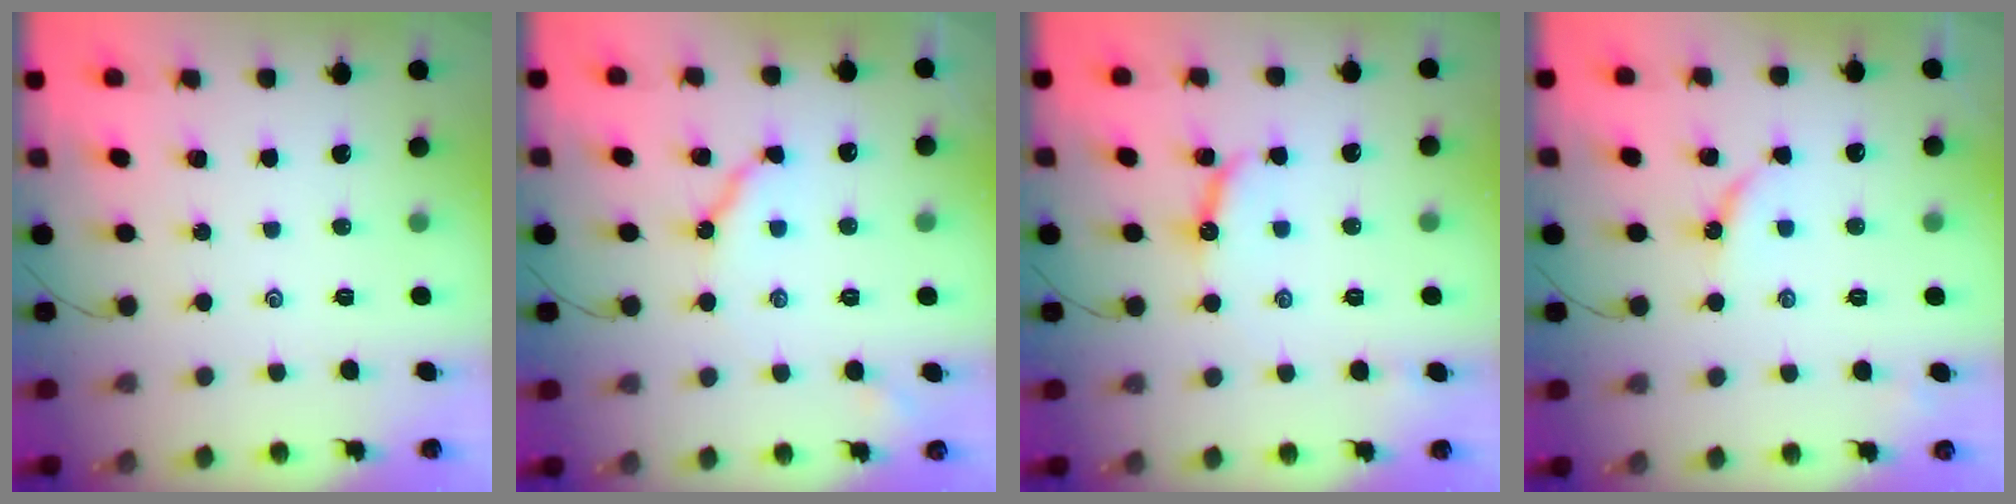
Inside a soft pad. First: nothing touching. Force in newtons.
{"total": 6.7, "press": 6.6, "slide": 0.8}
{"total": 8.4, "press": 8.4, "slide": 0.3}
{"total": 2.5, "press": 2.5, "slide": 0.4}